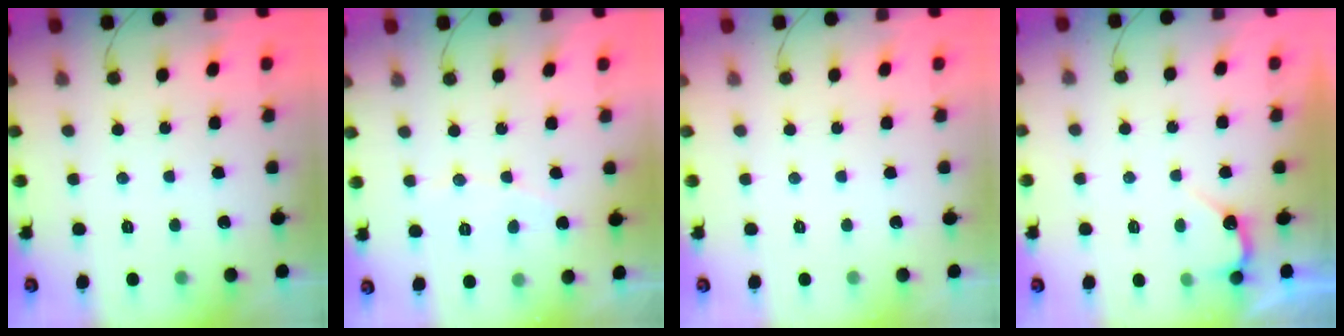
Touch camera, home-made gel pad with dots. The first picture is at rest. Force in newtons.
{"total": 2.8, "press": 2.8, "slide": 0.3}
{"total": 0.0}
{"total": 3.3, "press": 3.3, "slide": 0.1}